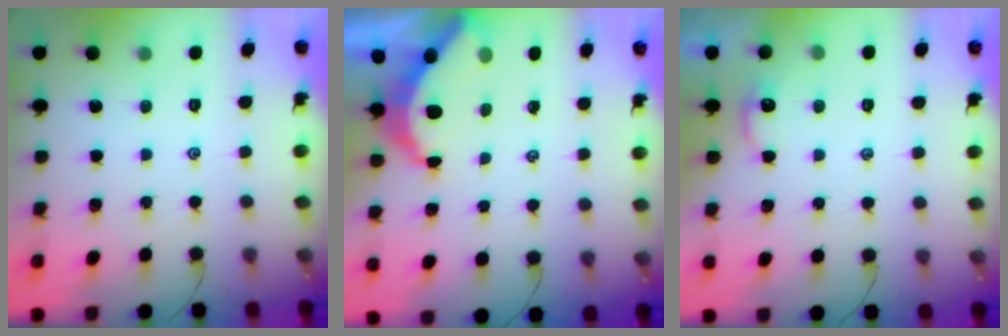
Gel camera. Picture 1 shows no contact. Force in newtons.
{"total": 6.3, "press": 6.3, "slide": 0.6}
{"total": 2.1, "press": 2.0, "slide": 0.3}